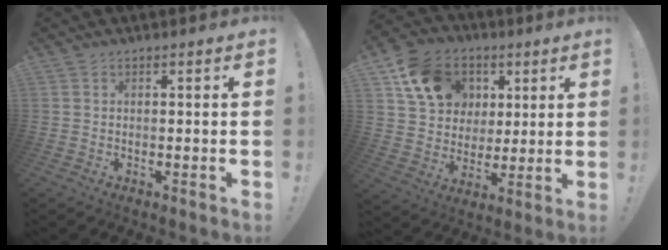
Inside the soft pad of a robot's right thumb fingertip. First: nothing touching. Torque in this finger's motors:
{"motor_torque": [1.12, 1.28, 0.31, 0.42, 0.06]}